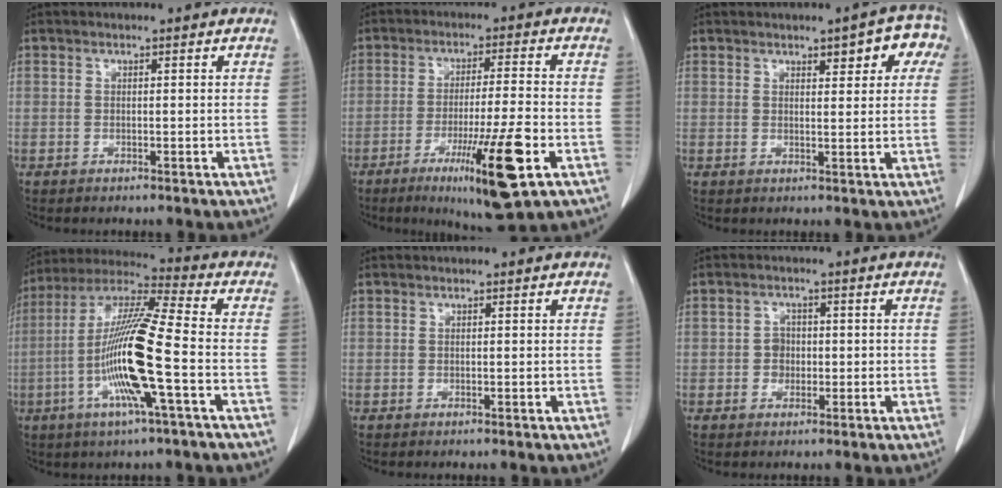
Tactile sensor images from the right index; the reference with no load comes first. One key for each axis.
{"total": 13.2, "fx": -5.6, "fy": 0.3, "fz": 11.9, "tx": -0.199, "ty": -0.032, "tz": -0.085}
{"total": 6.2, "fx": 3.0, "fy": 2.2, "fz": 4.9, "tx": -0.044, "ty": 0.015, "tz": 0.031}
{"total": 15.7, "fx": -4.0, "fy": 0.1, "fz": 15.2, "tx": -0.304, "ty": -0.005, "tz": -0.086}
{"total": 0.0}
{"total": 2.4, "fx": -0.4, "fy": 2.1, "fz": 1.0, "tx": -0.009, "ty": 0.007, "tz": -0.007}